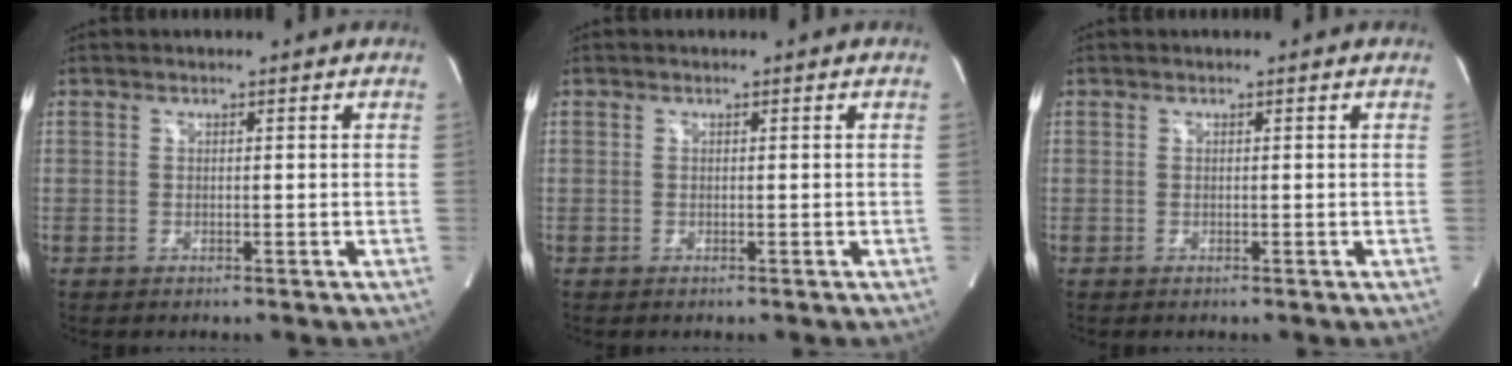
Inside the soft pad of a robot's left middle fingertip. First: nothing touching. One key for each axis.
{"total": 0.0}
{"total": 0.0}